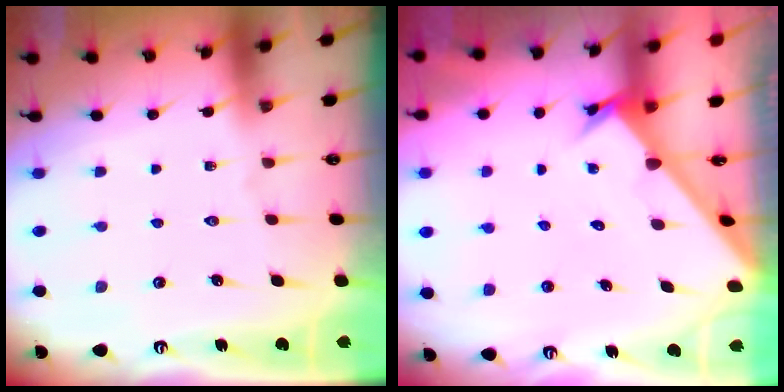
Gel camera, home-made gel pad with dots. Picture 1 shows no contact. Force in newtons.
{"total": 2.5, "press": 2.5, "slide": 0.2}